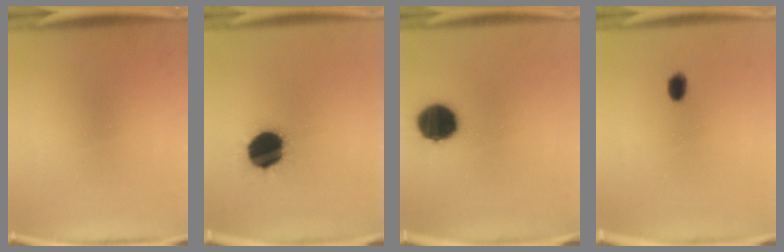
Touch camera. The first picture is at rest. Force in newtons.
{"total": 16.7}
{"total": 13.3}
{"total": 2.4}